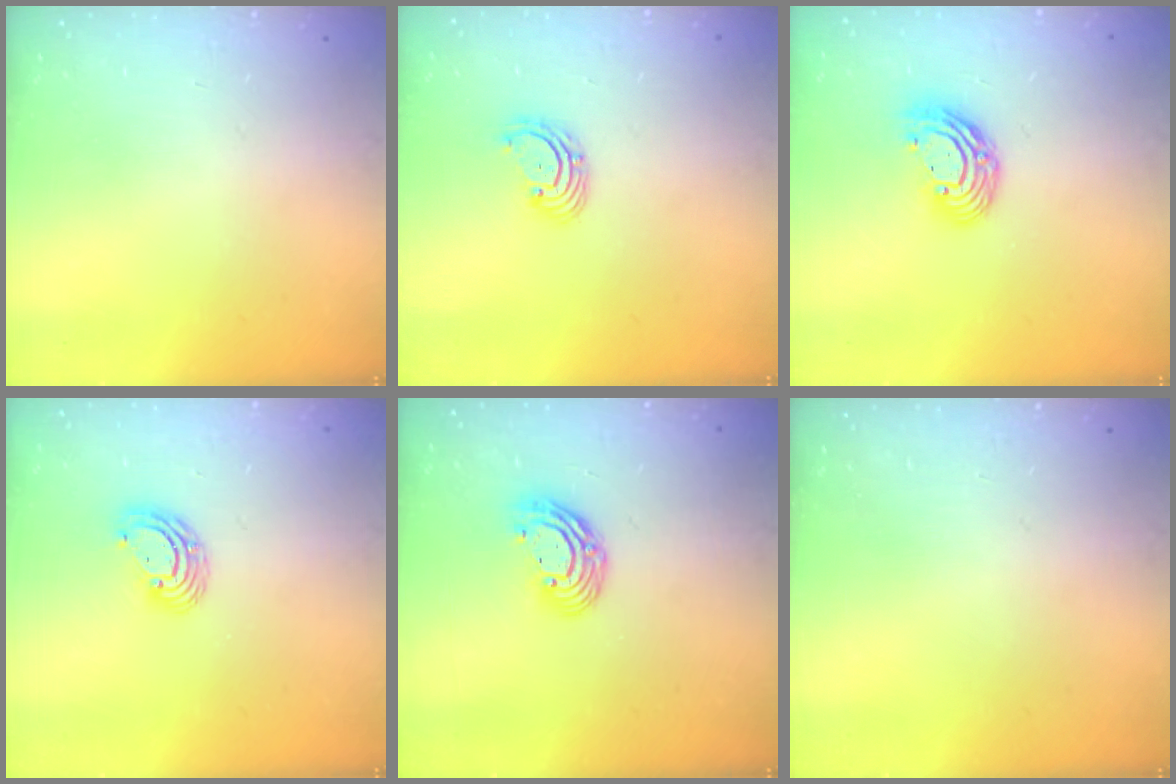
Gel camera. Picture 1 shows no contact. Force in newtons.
{"total": 2.9, "press": 2.9, "slide": 0.3}
{"total": 9.9, "press": 9.9, "slide": 0.8}
{"total": 5.8, "press": 5.8, "slide": 0.4}
{"total": 9.2, "press": 9.2, "slide": 0.6}
{"total": 0.0}